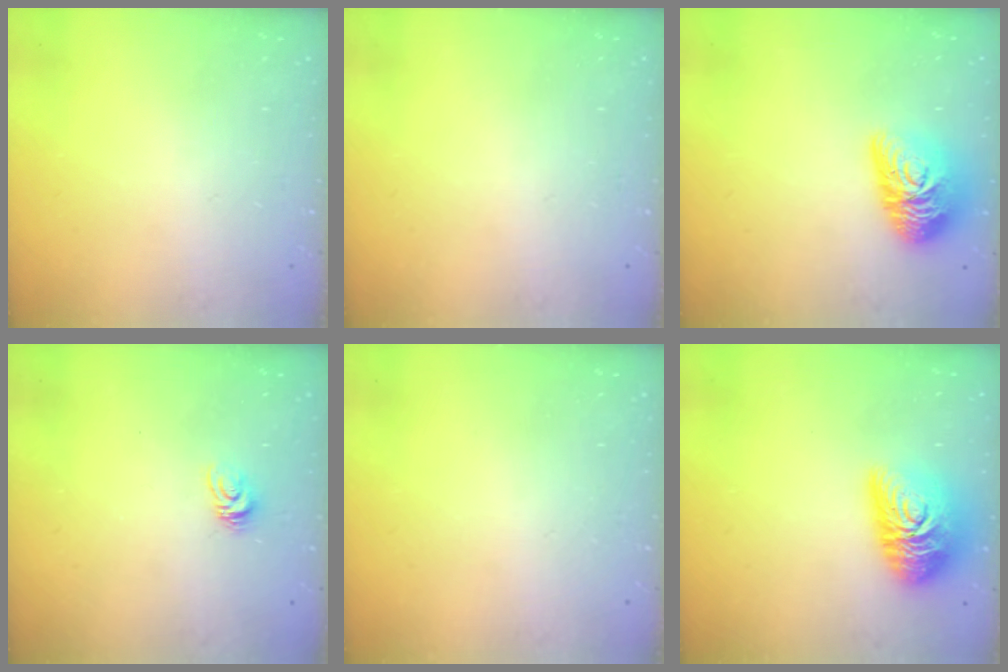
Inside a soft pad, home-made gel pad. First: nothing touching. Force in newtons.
{"total": 0.0}
{"total": 13.7, "press": 13.7, "slide": 0.9}
{"total": 4.5, "press": 4.5, "slide": 0.2}
{"total": 0.0}
{"total": 15.6, "press": 15.6, "slide": 1.2}